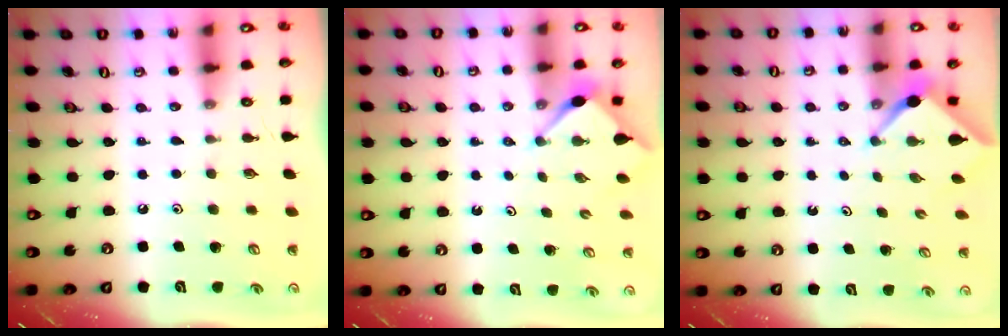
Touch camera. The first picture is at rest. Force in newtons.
{"total": 2.8, "press": 2.8, "slide": 0.3}
{"total": 2.4, "press": 2.4, "slide": 0.3}